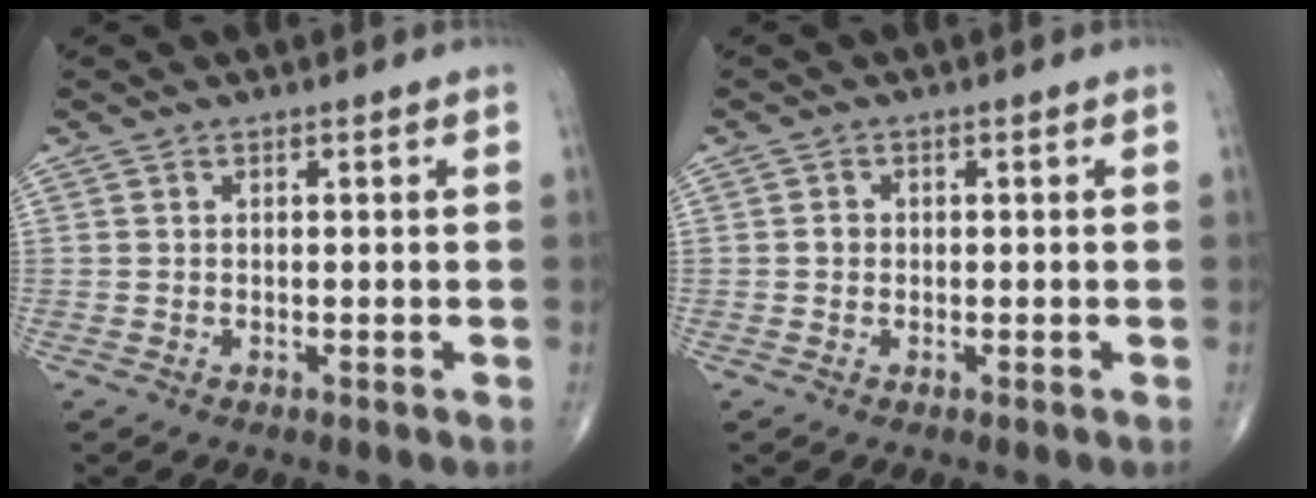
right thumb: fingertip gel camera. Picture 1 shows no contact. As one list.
[{"total": 1.2, "force": [-0.1, 1.1, 0.5], "torque": [-0.003, 0.003, -0.003]}]